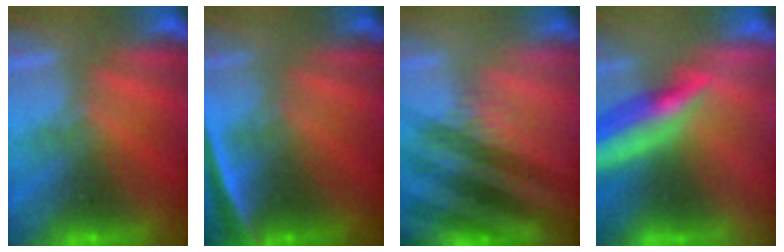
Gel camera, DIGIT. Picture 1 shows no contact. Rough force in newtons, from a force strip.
{"total": 2.4}
{"total": 3.3}
{"total": 7.7}